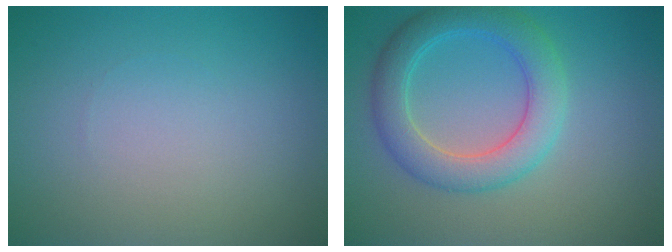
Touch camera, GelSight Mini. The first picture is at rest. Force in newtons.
{"total": 5.1, "press": 5.0, "slide": 0.3}